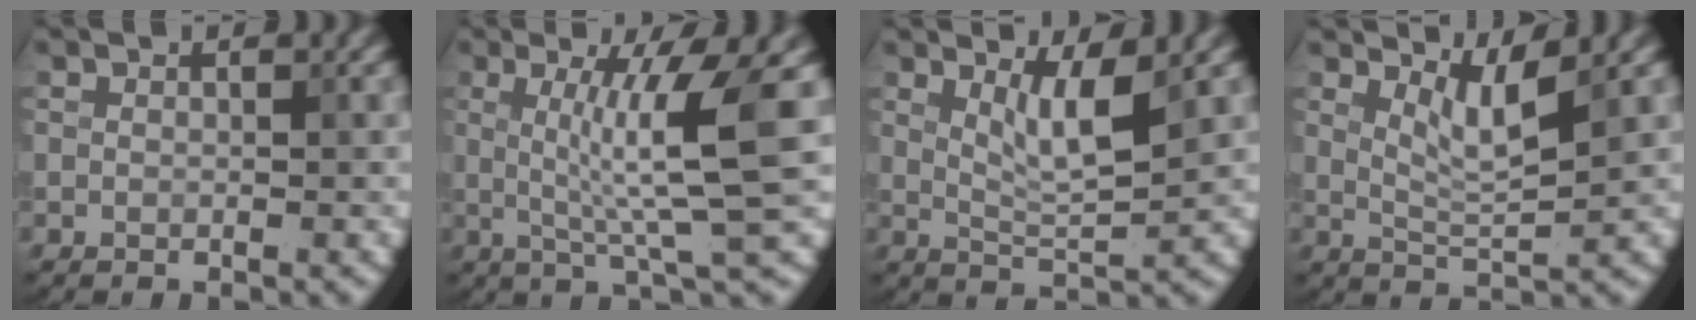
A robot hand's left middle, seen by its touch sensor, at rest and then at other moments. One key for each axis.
{"total": 6.9, "fx": 0.9, "fy": 0.5, "fz": 6.8, "tx": -0.117, "ty": -0.002, "tz": 0.020}
{"total": 3.0, "fx": 1.4, "fy": 0.4, "fz": 2.6, "tx": -0.052, "ty": -0.007, "tz": 0.033}
{"total": 2.7, "fx": 1.6, "fy": 0.2, "fz": 2.1, "tx": -0.046, "ty": -0.008, "tz": 0.039}